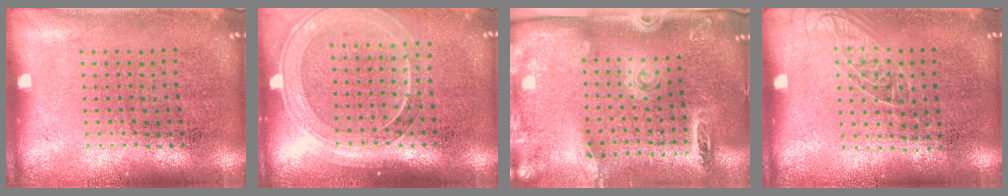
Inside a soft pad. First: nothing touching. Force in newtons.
{"total": 1.8, "press": 1.6, "slide": 0.8}
{"total": 2.6, "press": 1.9, "slide": 1.8}
{"total": 1.2, "press": 1.1, "slide": 0.5}